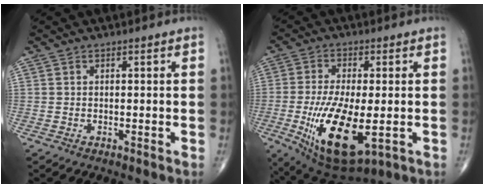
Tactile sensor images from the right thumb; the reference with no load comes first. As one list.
[{"total": 16.6, "force": [-3.9, 6.7, 14.7], "torque": [-0.276, -0.019, -0.050]}]